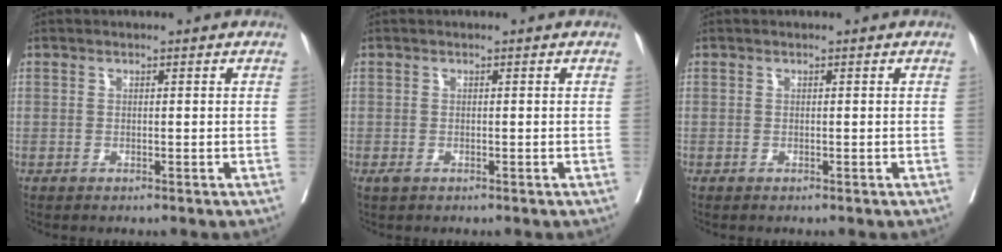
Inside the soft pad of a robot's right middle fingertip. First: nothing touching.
{"total": 0.8, "force": [-0.4, 0.4, 0.5], "torque": [-0.013, -0.002, -0.004]}
{"total": 0.0}